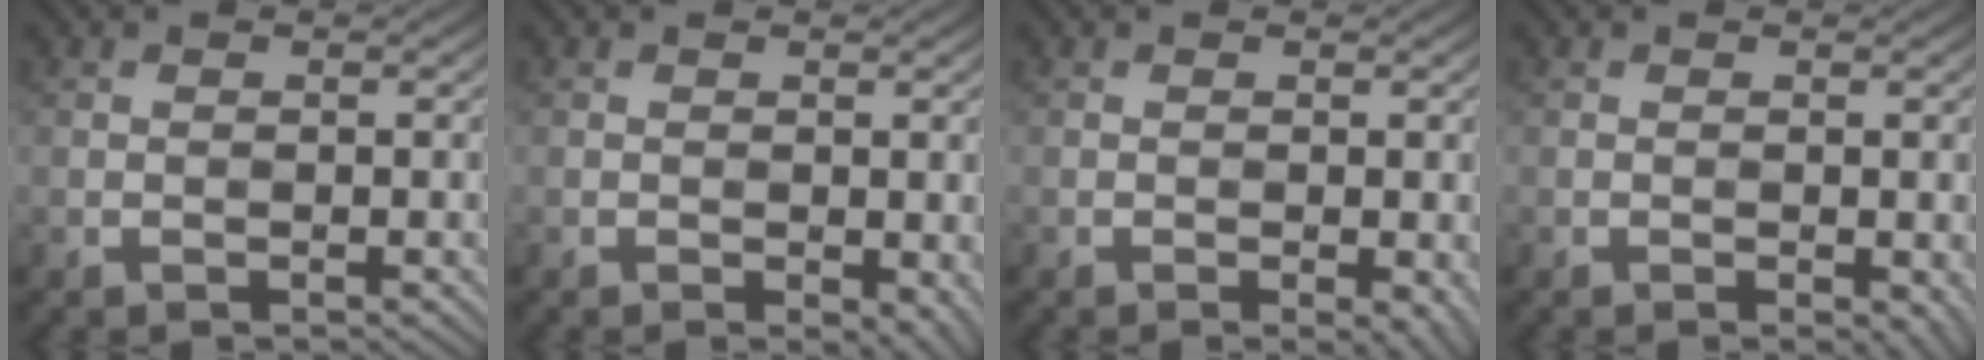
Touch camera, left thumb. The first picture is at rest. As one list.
[{"total": 2.7, "force": [-0.9, 1.4, 2.1], "torque": [-0.025, -0.010, -0.008]}, {"total": 2.0, "force": [-0.7, 0.6, 1.8], "torque": [-0.024, -0.006, -0.007]}, {"total": 1.7, "force": [-0.5, 0.8, 1.4], "torque": [-0.019, -0.008, -0.004]}]